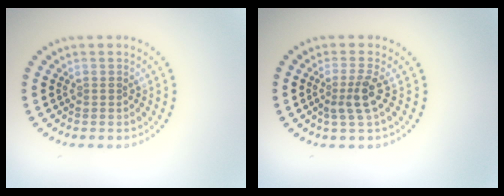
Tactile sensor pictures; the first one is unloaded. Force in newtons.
{"total": 2.4, "press": 1.8, "slide": 1.6}